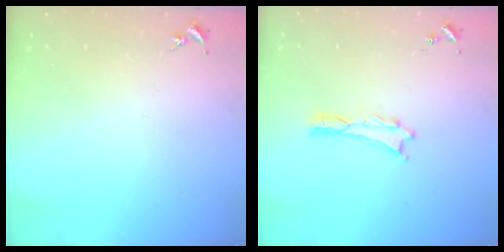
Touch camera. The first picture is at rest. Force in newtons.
{"total": 0.0}